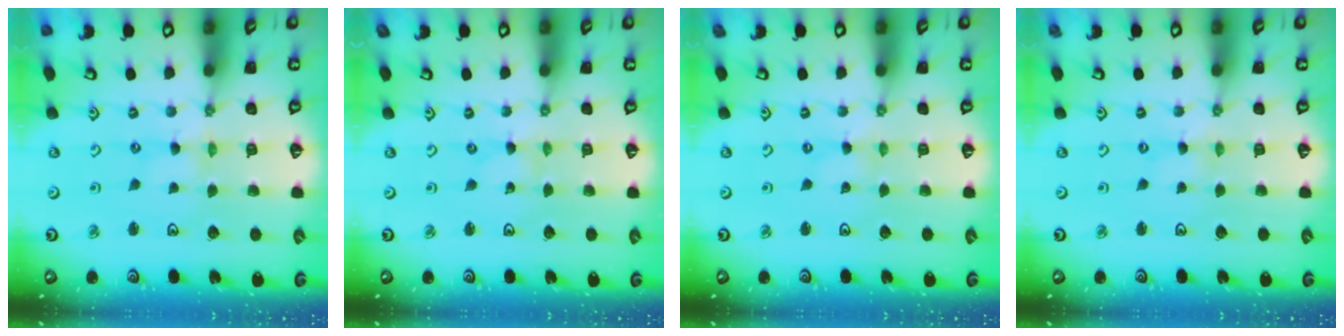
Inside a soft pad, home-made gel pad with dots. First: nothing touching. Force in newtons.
{"total": 0.0}
{"total": 0.0}
{"total": 0.0}